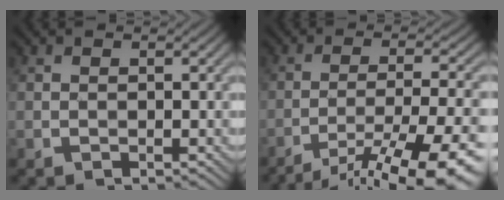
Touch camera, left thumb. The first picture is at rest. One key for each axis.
{"total": 15.0, "fx": -10.7, "fy": 3.6, "fz": 9.9, "tx": -0.154, "ty": -0.013, "tz": -0.145}